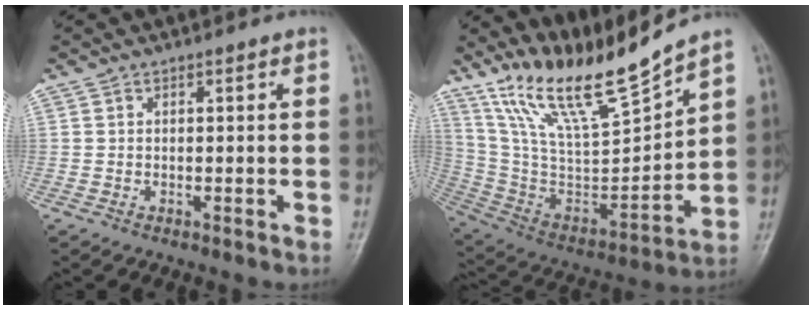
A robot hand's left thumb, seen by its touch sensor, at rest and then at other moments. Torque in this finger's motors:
{"motor_torque": [0.21, -0.08, 1.38, -1.39, 0.36]}